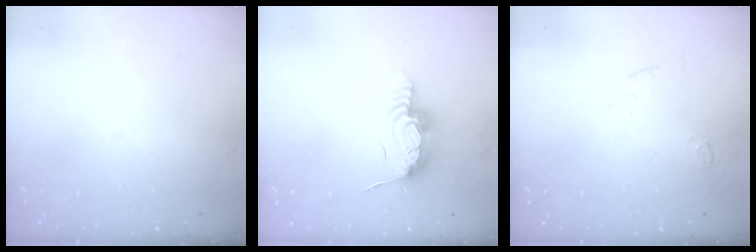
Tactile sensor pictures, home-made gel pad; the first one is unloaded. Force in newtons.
{"total": 16.0, "press": 12.5, "slide": 10.0}
{"total": 3.7, "press": 3.6, "slide": 0.8}